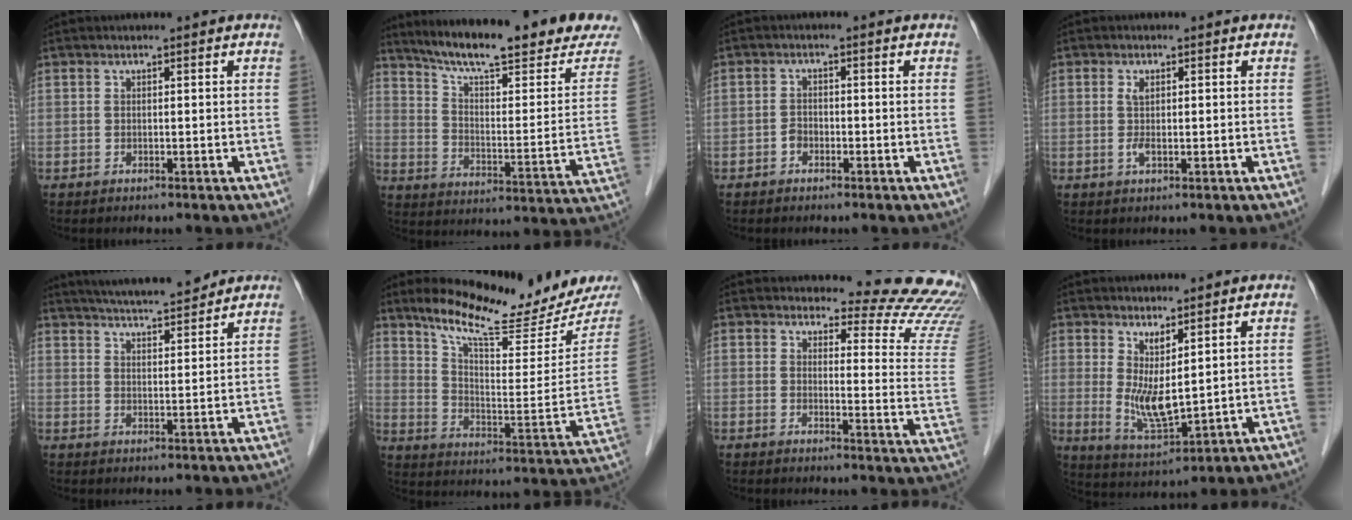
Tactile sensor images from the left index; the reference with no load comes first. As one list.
[{"total": 24.1, "force": [20.6, 2.4, 12.2], "torque": [-0.185, -0.047, 0.280]}, {"total": 1.6, "force": [-0.9, 1.1, 0.7], "torque": [-0.010, 0.005, -0.017]}, {"total": 2.1, "force": [0.1, 0.7, 1.9], "torque": [-0.044, -0.001, 0.003]}, {"total": 11.3, "force": [10.3, 1.0, 4.4], "torque": [-0.073, 0.013, 0.155]}, {"total": 17.4, "force": [15.8, 0.8, 7.1], "torque": [-0.121, -0.063, 0.236]}, {"total": 17.1, "force": [16.8, 2.3, 2.6], "torque": [-0.003, -0.130, 0.155]}, {"total": 6.3, "force": [1.9, 1.6, 5.8], "torque": [-0.119, -0.023, 0.052]}]